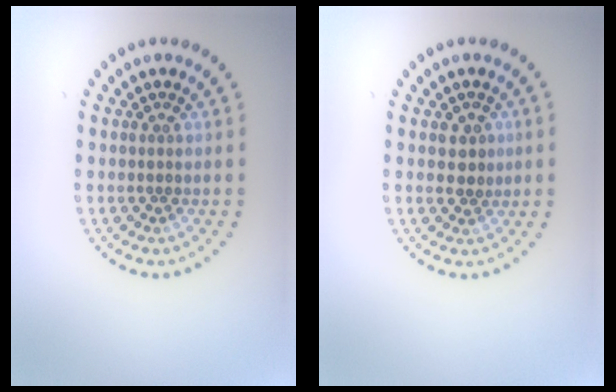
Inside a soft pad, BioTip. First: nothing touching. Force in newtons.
{"total": 1.8, "press": 1.7, "slide": 0.6}